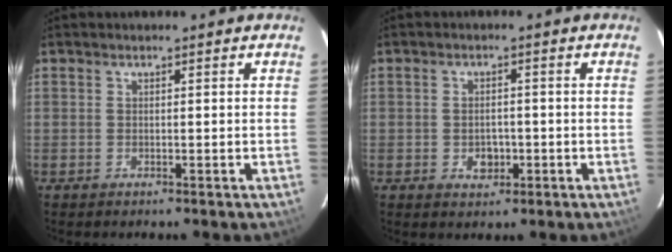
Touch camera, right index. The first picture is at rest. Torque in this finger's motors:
{"motor_torque": [-0.04, 0.01, 0.01, 0.00]}